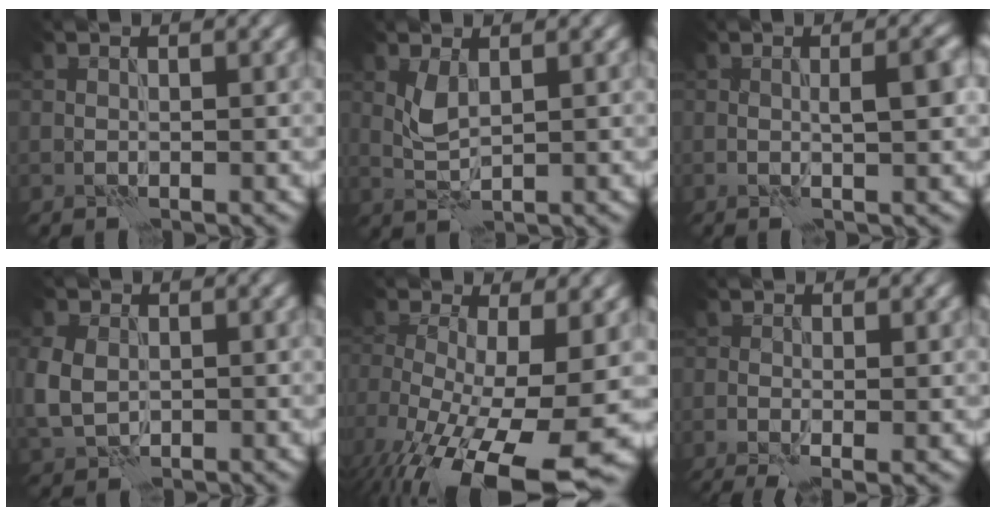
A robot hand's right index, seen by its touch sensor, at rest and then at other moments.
{"total": 2.0, "force": [0.7, 0.8, 1.7], "torque": [-0.042, 0.001, 0.018]}
{"total": 2.4, "force": [0.0, 0.2, 2.3], "torque": [-0.037, 0.003, -0.001]}
{"total": 4.2, "force": [-0.1, 3.3, 2.7], "torque": [-0.071, -0.003, -0.001]}
{"total": 14.9, "force": [-7.1, 5.4, 11.9], "torque": [-0.211, -0.032, -0.108]}
{"total": 3.4, "force": [-1.3, 1.1, 3.0], "torque": [-0.050, -0.008, -0.019]}